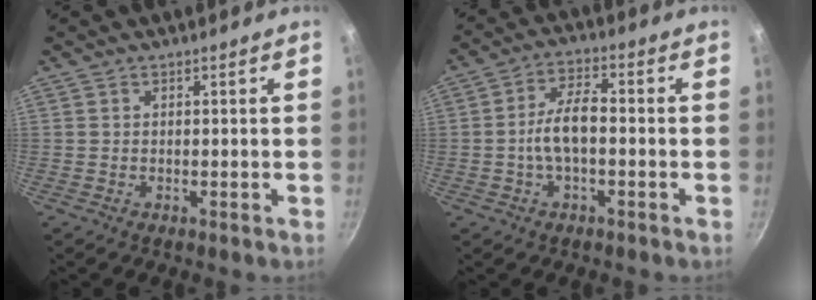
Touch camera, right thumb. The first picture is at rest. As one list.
[{"total": 7.3, "force": [-1.2, 3.4, 6.4], "torque": [-0.112, 0.030, -0.028]}]